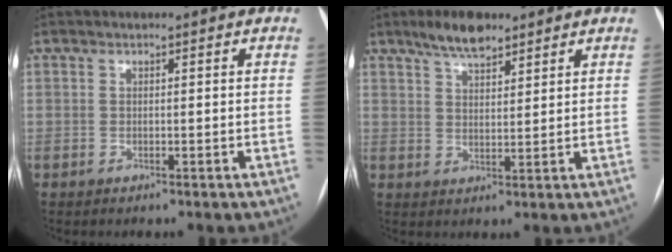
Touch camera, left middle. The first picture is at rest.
{"total": 6.1, "force": [4.7, 2.0, 3.4], "torque": [-0.065, 0.008, 0.084]}